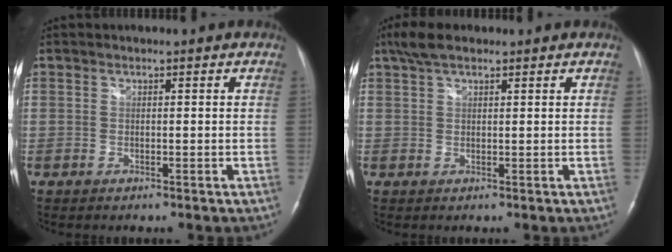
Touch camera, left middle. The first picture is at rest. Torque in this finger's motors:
{"motor_torque": [0.16, -0.06, 0.00, 0.01]}